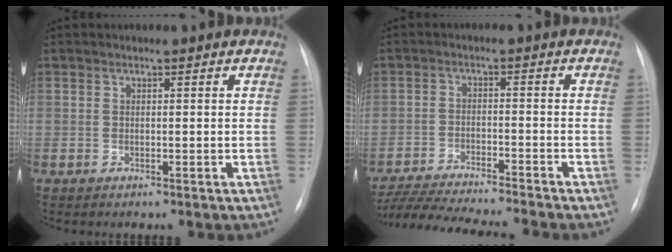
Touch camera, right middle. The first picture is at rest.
{"total": 14.4, "force": [-13.2, -0.4, 5.7], "torque": [-0.095, -0.016, -0.210]}